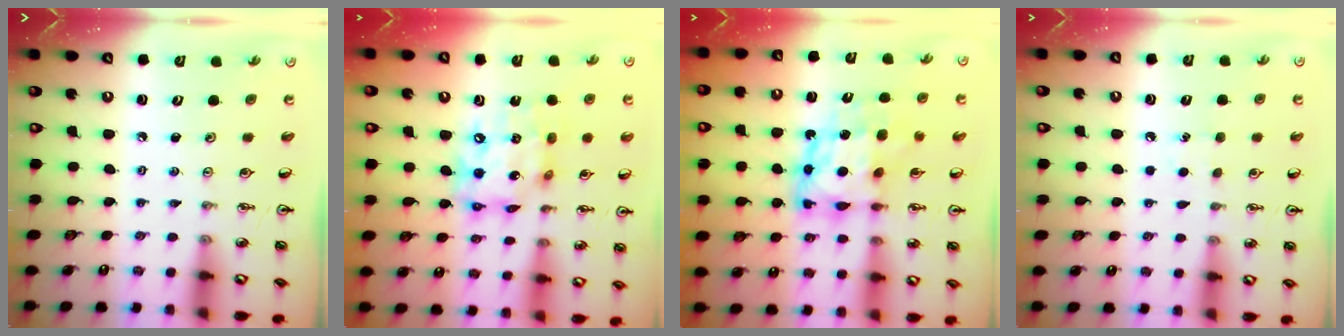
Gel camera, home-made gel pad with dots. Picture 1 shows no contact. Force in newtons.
{"total": 12.2, "press": 12.1, "slide": 1.1}
{"total": 10.9, "press": 10.8, "slide": 1.0}
{"total": 4.3, "press": 4.2, "slide": 0.6}